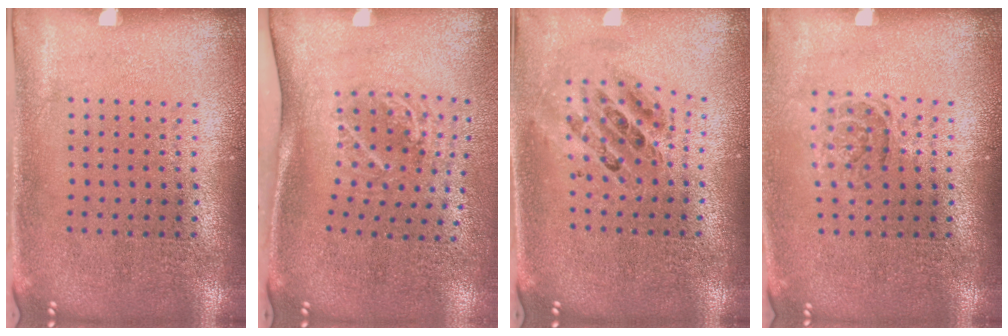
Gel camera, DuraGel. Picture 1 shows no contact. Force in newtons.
{"total": 2.0, "press": 1.4, "slide": 1.4}
{"total": 0.8, "press": 0.8, "slide": 0.1}
{"total": 1.2, "press": 1.1, "slide": 0.5}